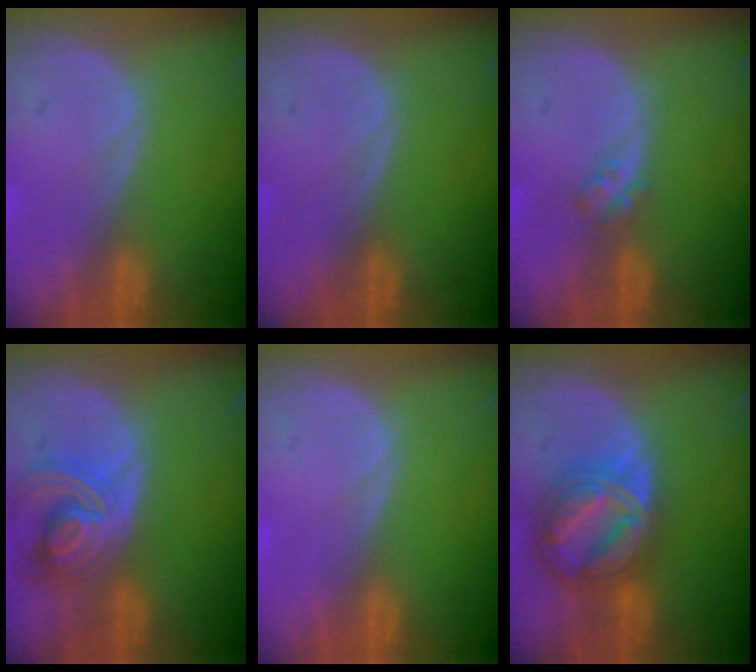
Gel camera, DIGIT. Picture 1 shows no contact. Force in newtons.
{"total": 0.0}
{"total": 2.3, "press": 2.0, "slide": 1.2}
{"total": 7.7, "press": 6.9, "slide": 3.4}
{"total": 0.0}
{"total": 8.9, "press": 8.9, "slide": 0.8}